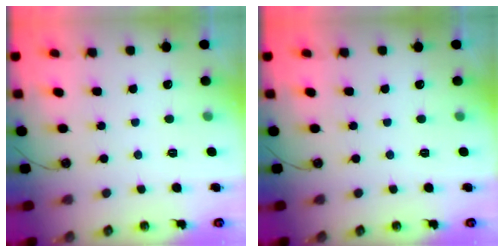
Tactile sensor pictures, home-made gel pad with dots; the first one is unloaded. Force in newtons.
{"total": 0.0}